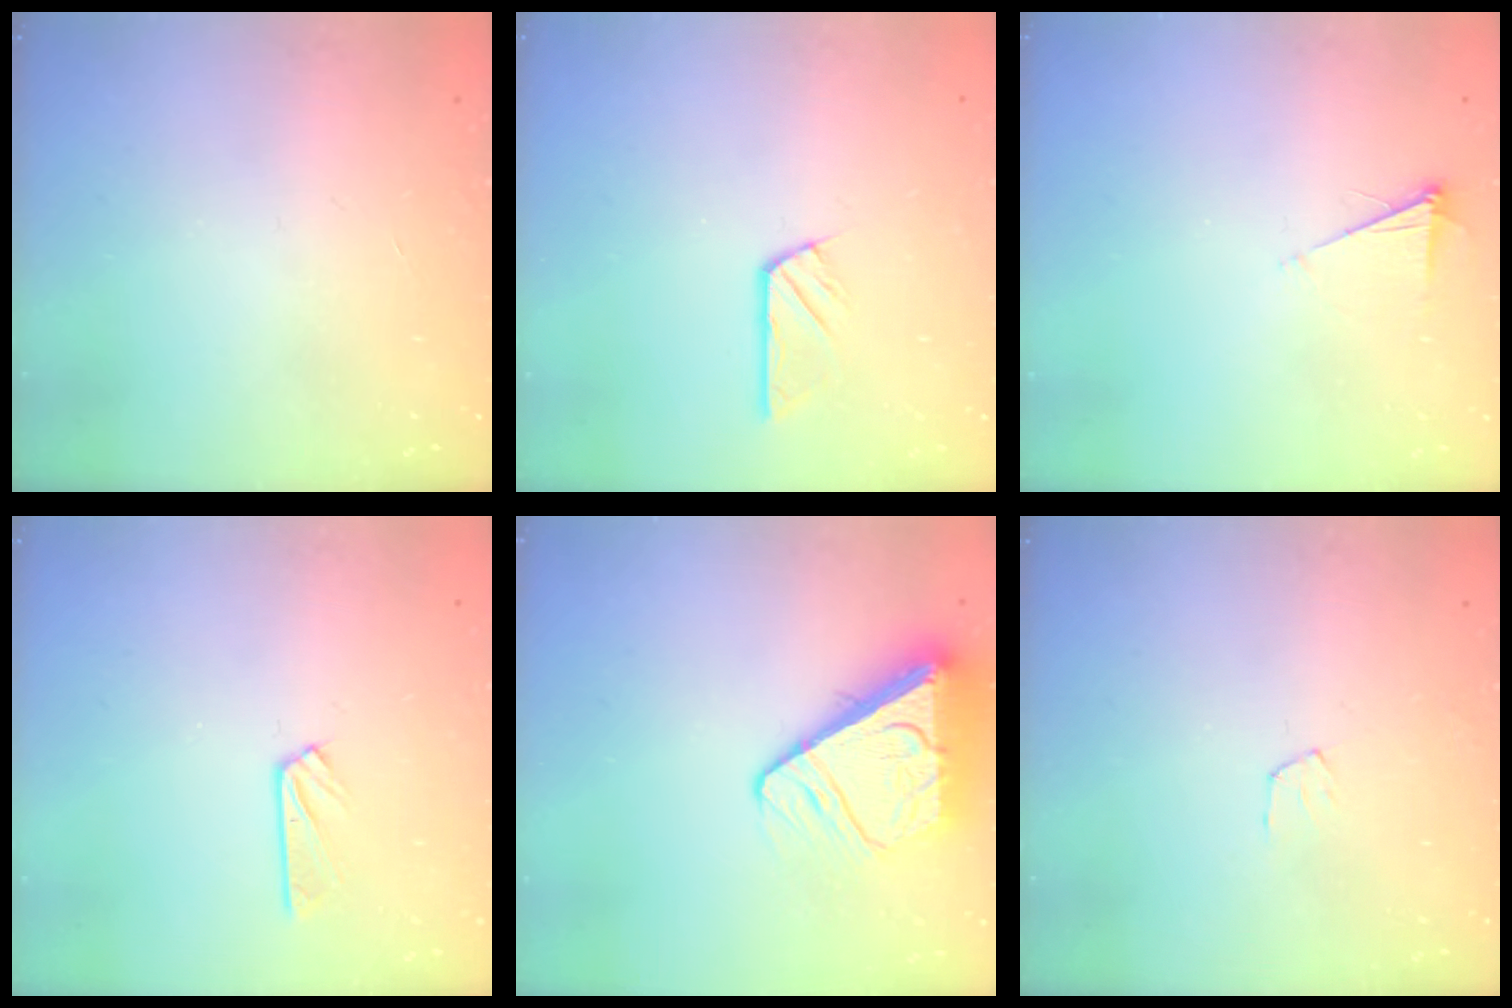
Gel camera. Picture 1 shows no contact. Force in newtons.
{"total": 3.5, "press": 3.5, "slide": 0.2}
{"total": 4.8, "press": 4.7, "slide": 0.6}
{"total": 2.6, "press": 2.5, "slide": 0.3}
{"total": 10.0, "press": 10.0, "slide": 1.2}
{"total": 4.3, "press": 4.3, "slide": 0.3}